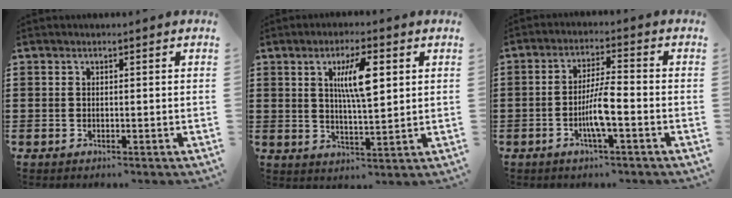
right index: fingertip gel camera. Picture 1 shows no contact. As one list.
[{"total": 7.6, "force": [2.4, 2.0, 6.9], "torque": [-0.132, 0.006, 0.036]}, {"total": 5.6, "force": [-1.9, 0.6, 5.2], "torque": [-0.104, -0.006, -0.040]}]